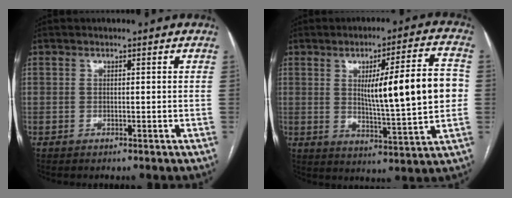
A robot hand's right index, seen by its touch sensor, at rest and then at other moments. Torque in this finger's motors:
{"motor_torque": [0.82, 0.33, 0.54, 0.14]}